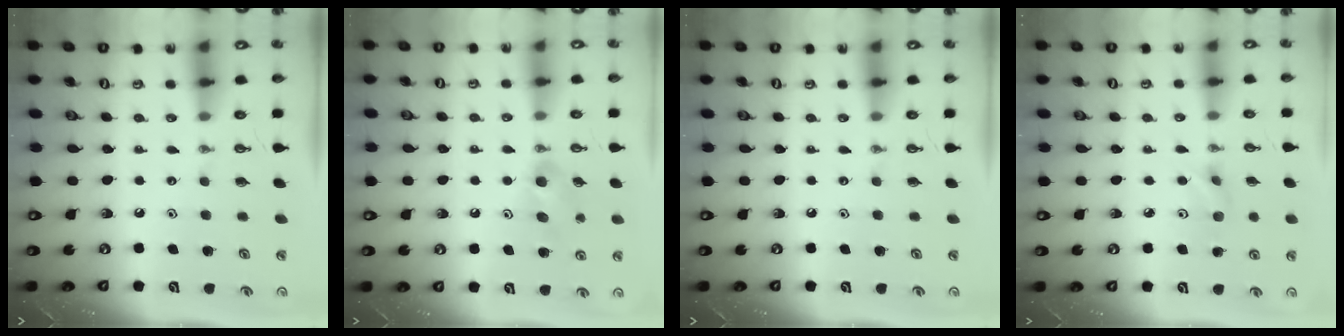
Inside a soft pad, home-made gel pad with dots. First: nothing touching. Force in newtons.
{"total": 9.8, "press": 6.2, "slide": 7.6}
{"total": 0.0}
{"total": 5.0, "press": 4.9, "slide": 1.0}